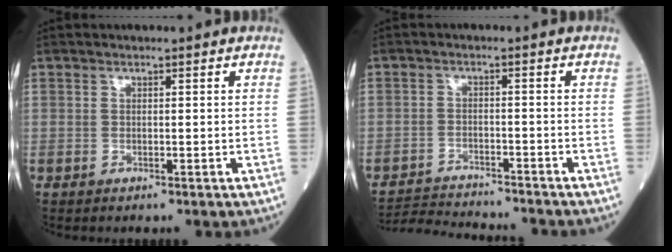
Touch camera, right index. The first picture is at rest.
{"total": 7.9, "force": [-7.9, 0.2, 0.9], "torque": [-0.017, -0.001, -0.134]}